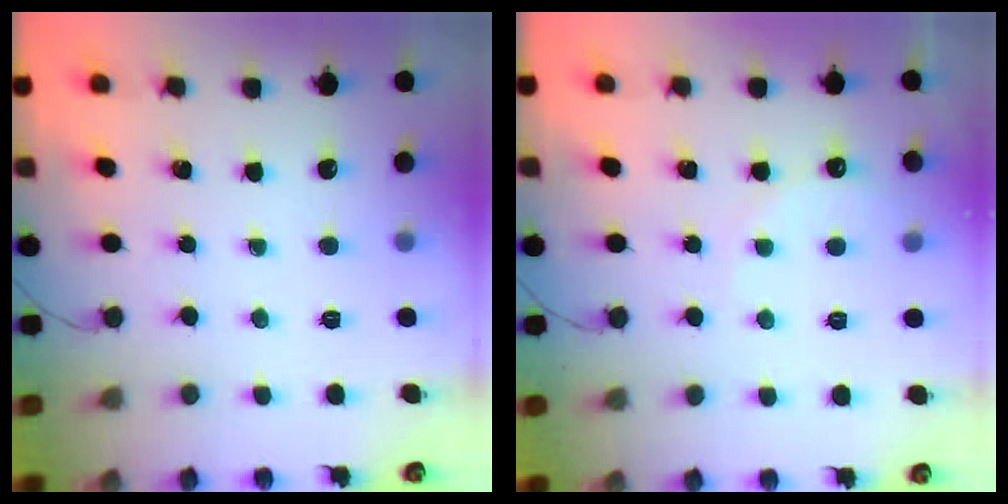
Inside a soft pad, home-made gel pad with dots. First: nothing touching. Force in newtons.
{"total": 6.1, "press": 5.9, "slide": 1.5}